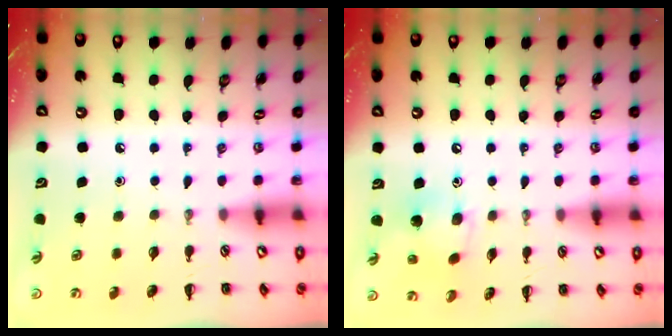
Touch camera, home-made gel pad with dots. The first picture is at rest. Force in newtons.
{"total": 7.2, "press": 6.9, "slide": 2.0}